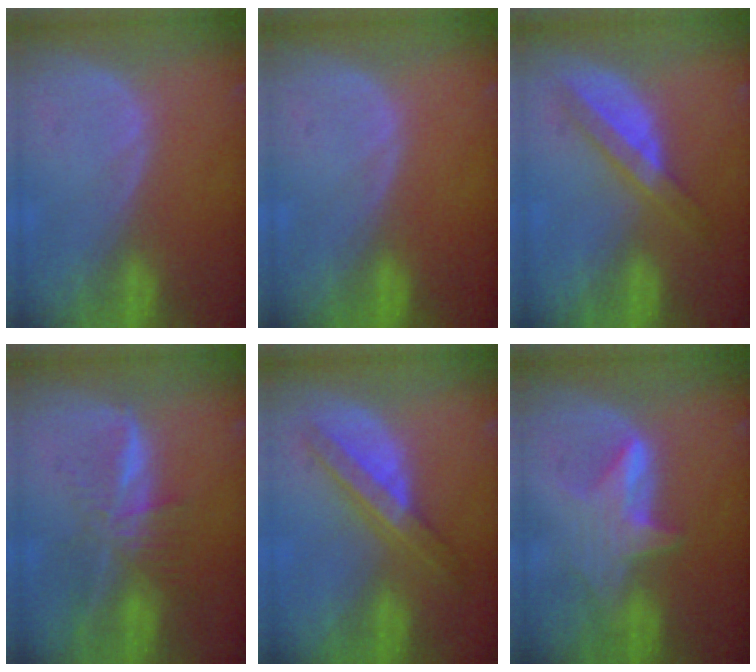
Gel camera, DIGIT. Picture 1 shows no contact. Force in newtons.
{"total": 0.0}
{"total": 5.9, "press": 5.2, "slide": 2.7}
{"total": 7.4, "press": 6.2, "slide": 3.9}
{"total": 7.1, "press": 6.0, "slide": 3.7}
{"total": 5.8, "press": 5.8, "slide": 0.9}